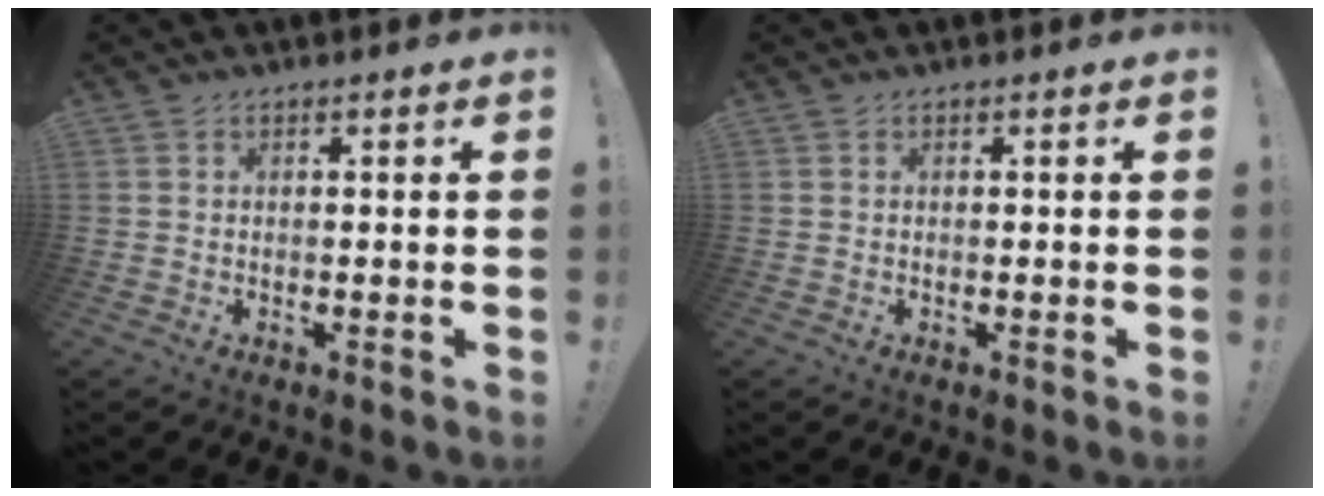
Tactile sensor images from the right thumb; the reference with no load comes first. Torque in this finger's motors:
{"motor_torque": [-0.02, 0.02, 0.00, 0.00, 0.00]}